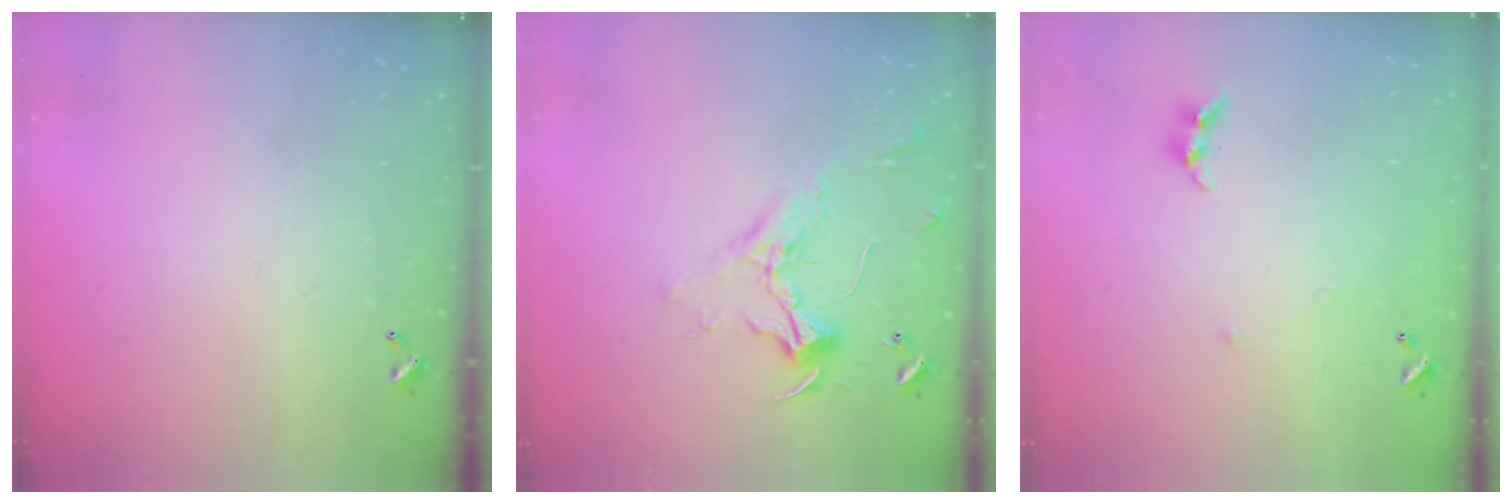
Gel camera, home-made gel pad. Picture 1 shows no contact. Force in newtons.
{"total": 2.4, "press": 2.3, "slide": 0.8}
{"total": 6.1, "press": 6.1, "slide": 0.4}